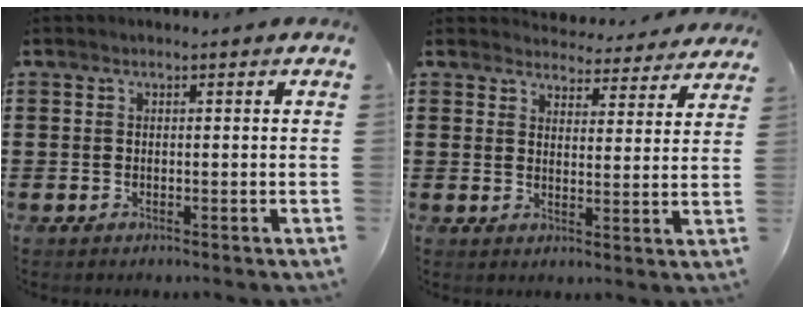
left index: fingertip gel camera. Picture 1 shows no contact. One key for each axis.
{"total": 4.4, "fx": 4.4, "fy": 0.4, "fz": 0.2, "tx": -0.015, "ty": -0.029, "tz": 0.077}